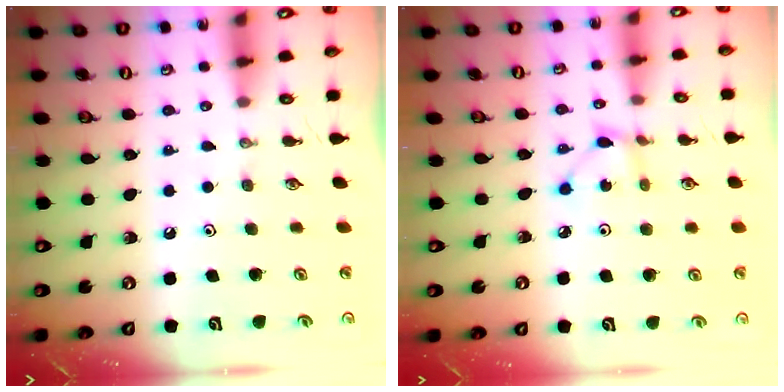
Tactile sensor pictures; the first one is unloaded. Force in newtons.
{"total": 1.9, "press": 1.9, "slide": 0.3}